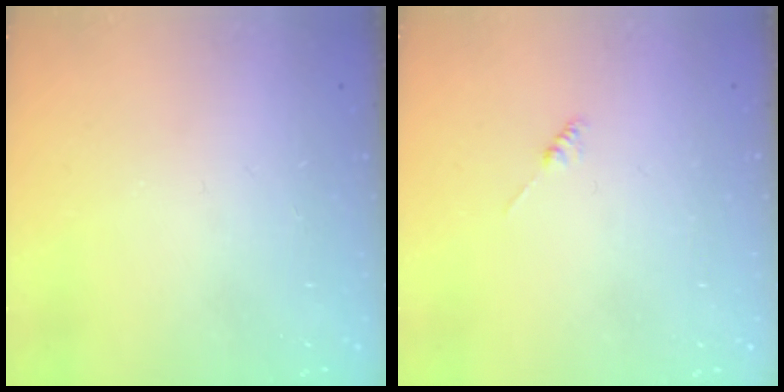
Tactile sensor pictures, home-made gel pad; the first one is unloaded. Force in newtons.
{"total": 0.0}